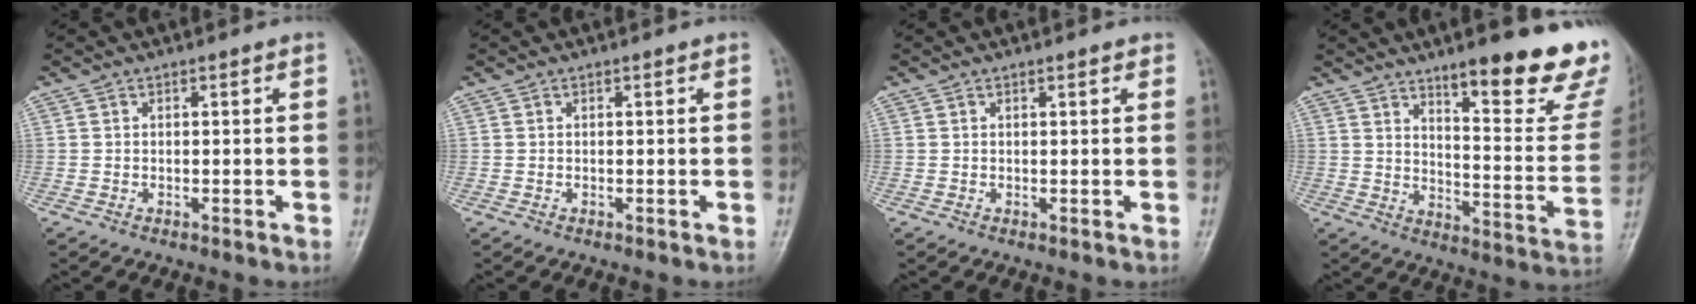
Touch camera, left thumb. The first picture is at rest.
{"total": 0.0}
{"total": 1.0, "force": [0.7, 0.3, 0.6], "torque": [-0.008, -0.002, 0.007]}
{"total": 20.9, "force": [13.7, 4.7, 15.1], "torque": [-0.163, -0.093, 0.195]}